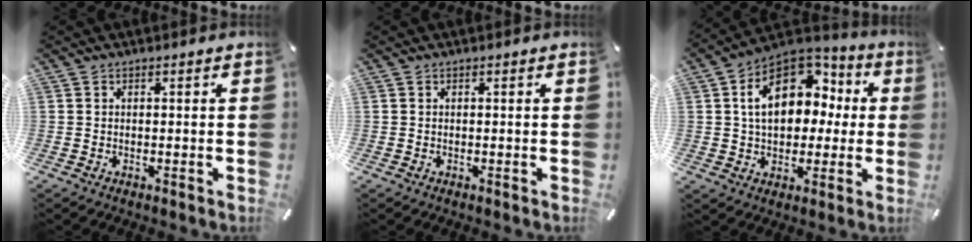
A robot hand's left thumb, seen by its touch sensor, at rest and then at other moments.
{"total": 0.0}
{"total": 16.5, "force": [3.5, 12.2, 10.6], "torque": [-0.174, -0.011, 0.065]}